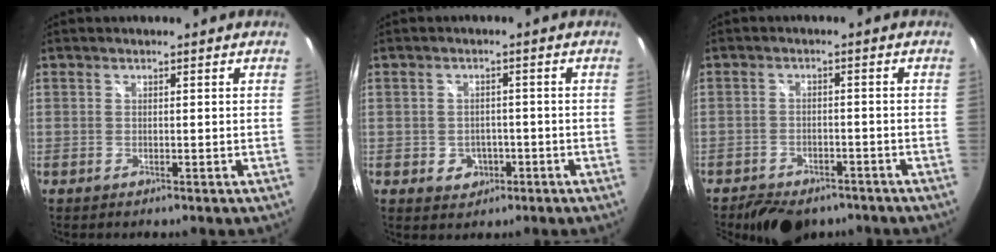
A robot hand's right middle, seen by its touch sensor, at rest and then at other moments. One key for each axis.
{"total": 4.1, "fx": -1.5, "fy": 3.5, "fz": 1.4, "tx": -0.035, "ty": 0.004, "tz": -0.012}
{"total": 9.5, "fx": -7.4, "fy": 4.5, "fz": 3.9, "tx": -0.086, "ty": -0.003, "tz": -0.106}